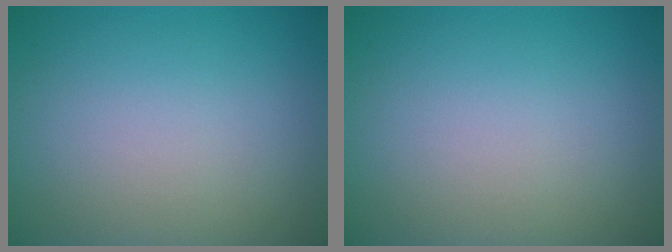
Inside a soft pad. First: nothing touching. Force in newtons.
{"total": 0.0}